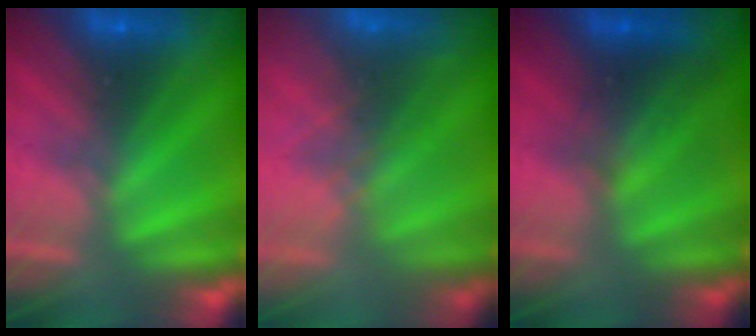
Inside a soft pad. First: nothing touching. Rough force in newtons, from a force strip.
{"total": 5.9}
{"total": 2.0}